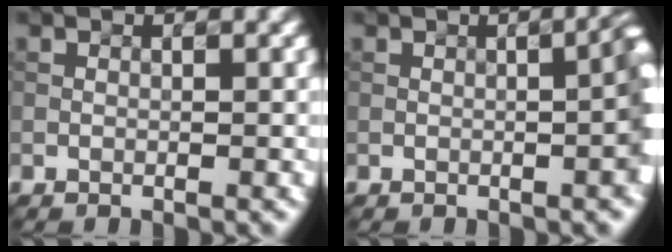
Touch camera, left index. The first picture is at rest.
{"total": 4.2, "force": [-0.3, 1.1, 4.1], "torque": [-0.040, 0.014, -0.003]}